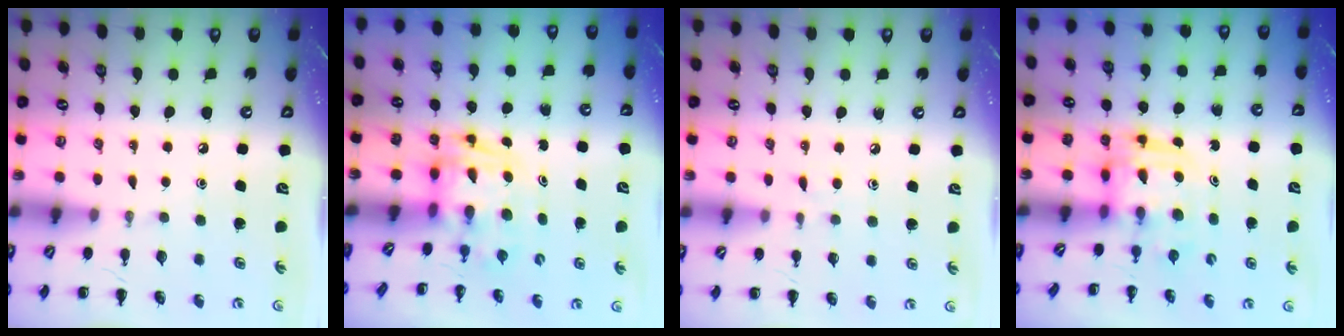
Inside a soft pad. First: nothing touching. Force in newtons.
{"total": 2.7, "press": 2.6, "slide": 0.5}
{"total": 3.5, "press": 3.1, "slide": 1.6}
{"total": 3.0, "press": 3.0, "slide": 0.3}